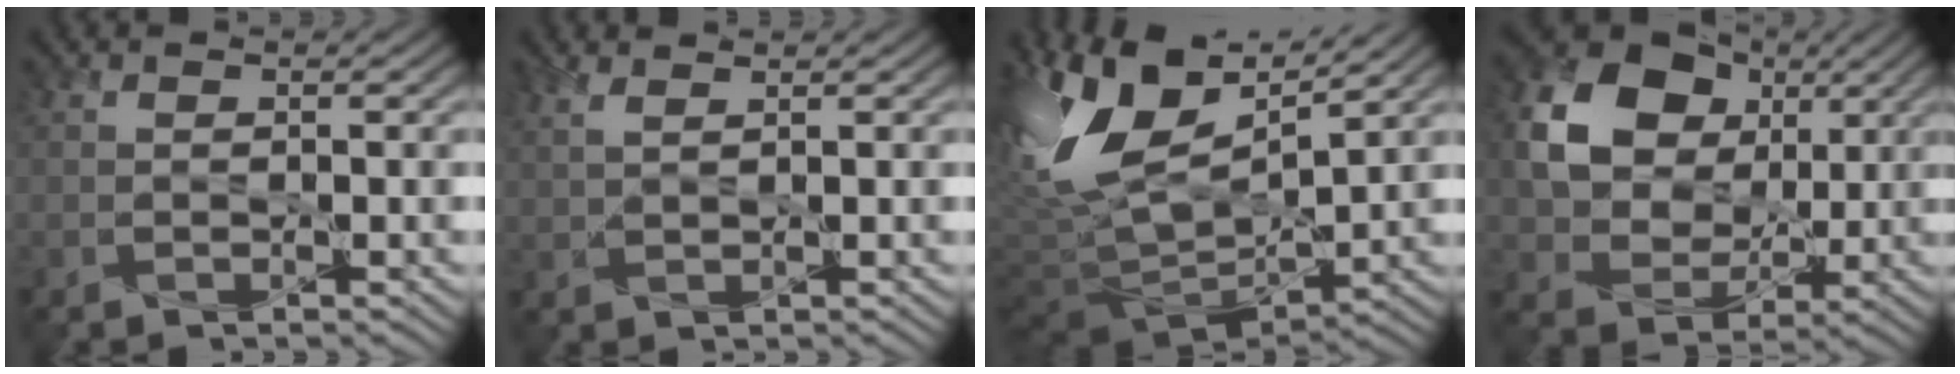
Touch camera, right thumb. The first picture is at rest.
{"total": 2.2, "force": [1.7, 0.5, 1.3], "torque": [-0.032, 0.004, 0.037]}
{"total": 14.2, "force": [2.7, 7.0, 12.0], "torque": [-0.261, 0.015, 0.045]}
{"total": 13.5, "force": [3.4, 10.4, 7.9], "torque": [-0.179, 0.012, 0.060]}